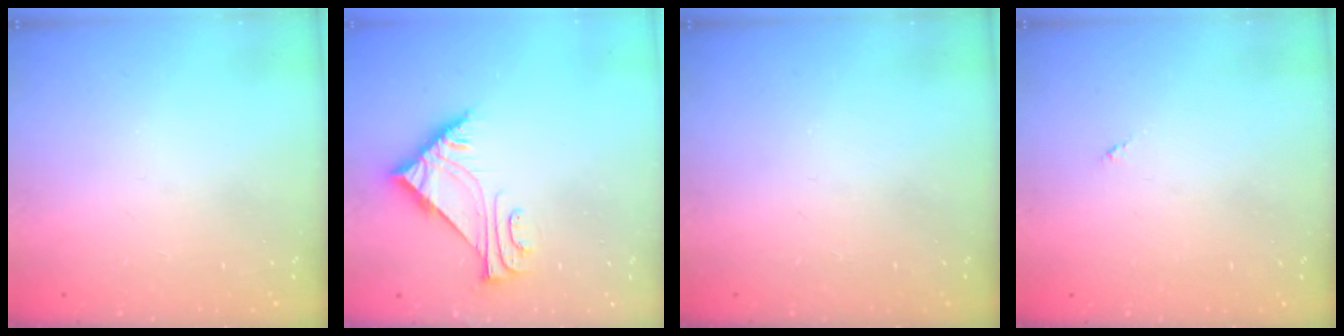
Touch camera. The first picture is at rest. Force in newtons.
{"total": 6.4, "press": 6.4, "slide": 0.1}
{"total": 0.0}
{"total": 0.0}